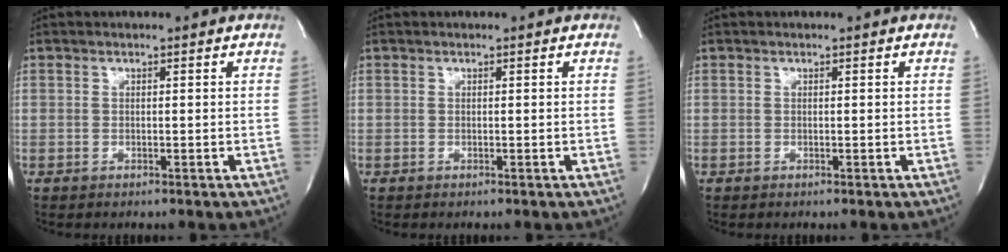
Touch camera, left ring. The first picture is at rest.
{"total": 0.0}
{"total": 0.0}